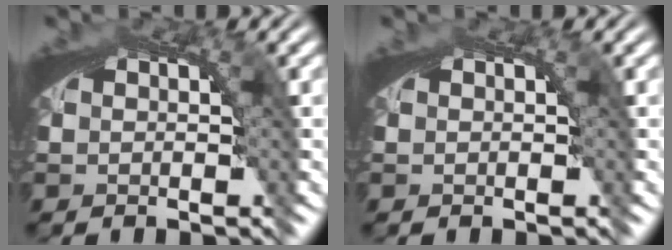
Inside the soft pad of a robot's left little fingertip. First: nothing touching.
{"total": 0.0}